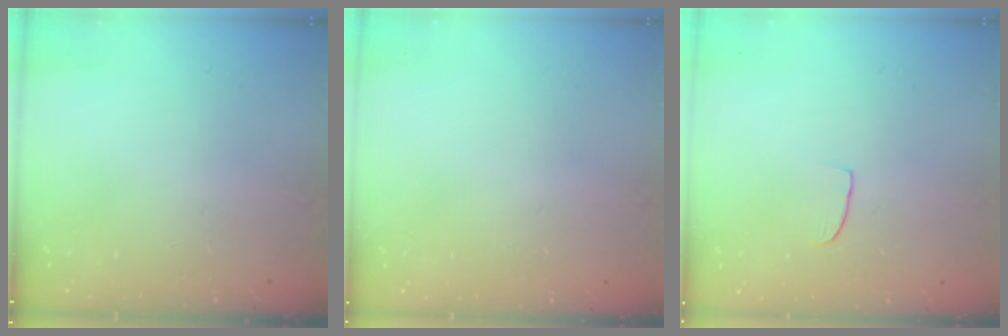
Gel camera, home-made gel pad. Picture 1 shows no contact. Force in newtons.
{"total": 0.0}
{"total": 5.2, "press": 5.2, "slide": 0.3}